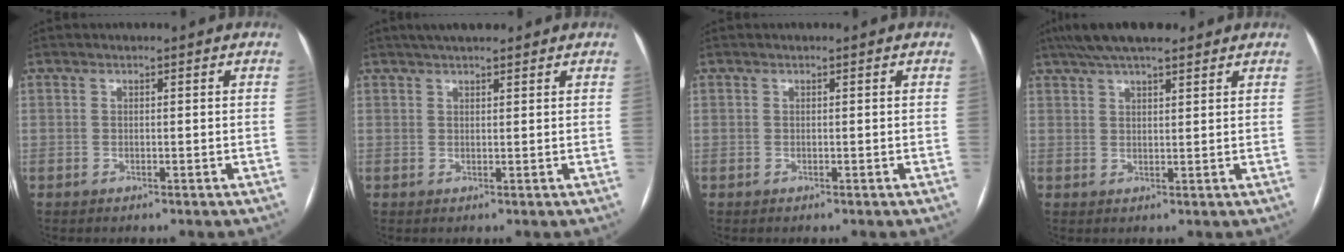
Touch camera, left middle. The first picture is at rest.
{"total": 5.3, "force": [4.3, 1.1, 2.9], "torque": [-0.045, 0.027, 0.071]}
{"total": 0.0}
{"total": 10.2, "force": [8.0, 2.1, 5.9], "torque": [-0.096, 0.039, 0.133]}